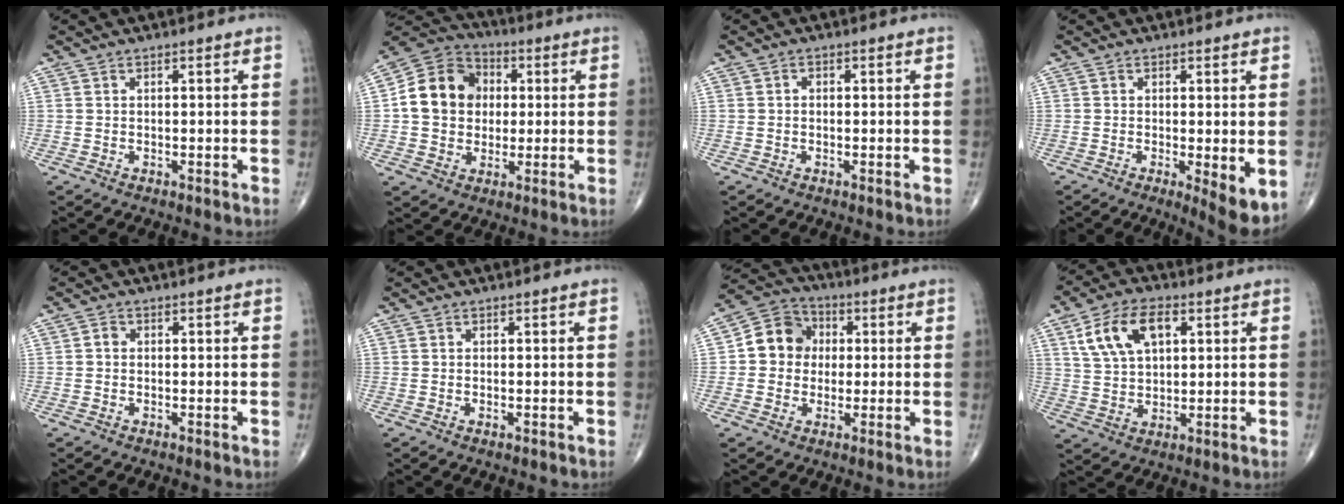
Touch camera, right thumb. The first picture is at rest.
{"total": 13.3, "force": [1.1, 11.2, 7.1], "torque": [-0.104, 0.020, 0.011]}
{"total": 0.8, "force": [0.0, 0.6, 0.4], "torque": [-0.005, 0.003, -0.003]}
{"total": 5.9, "force": [-0.9, 1.6, 5.6], "torque": [-0.083, -0.019, -0.014]}
{"total": 1.1, "force": [-0.1, 0.9, 0.6], "torque": [-0.004, 0.003, -0.006]}
{"total": 0.7, "force": [-0.2, 0.3, 0.6], "torque": [-0.011, -0.003, -0.003]}
{"total": 9.4, "force": [0.8, 8.3, 4.3], "torque": [-0.045, 0.020, 0.000]}
{"total": 11.3, "force": [4.2, 6.4, 8.2], "torque": [-0.144, 0.002, 0.080]}